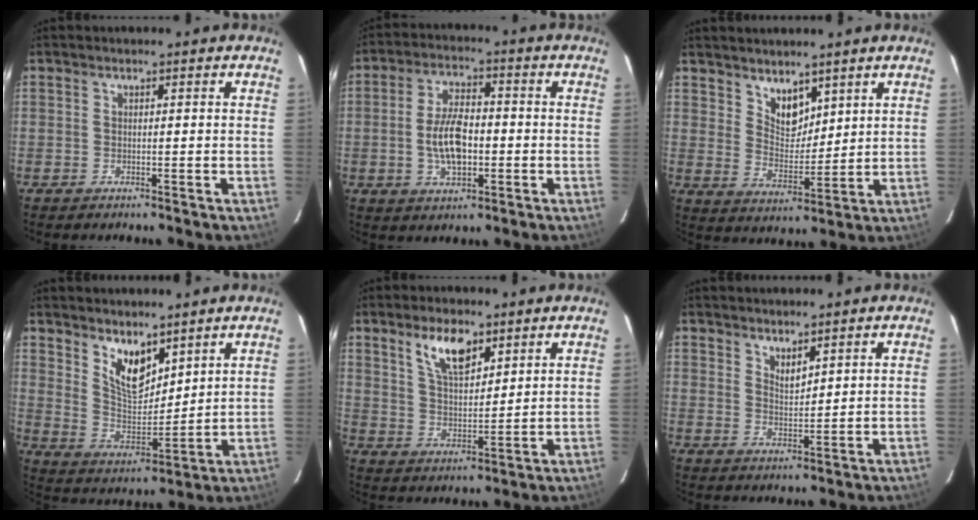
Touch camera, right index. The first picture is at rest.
{"total": 9.3, "force": [-1.6, 4.8, 7.8], "torque": [-0.152, 0.003, -0.024]}
{"total": 6.3, "force": [4.7, 3.4, 2.5], "torque": [-0.032, -0.001, 0.090]}
{"total": 8.9, "force": [6.1, 4.0, 5.2], "torque": [-0.087, -0.008, 0.122]}
{"total": 8.4, "force": [5.2, 3.5, 5.6], "torque": [-0.098, 0.006, 0.101]}
{"total": 3.2, "force": [2.7, 0.8, 1.5], "torque": [-0.023, -0.003, 0.047]}